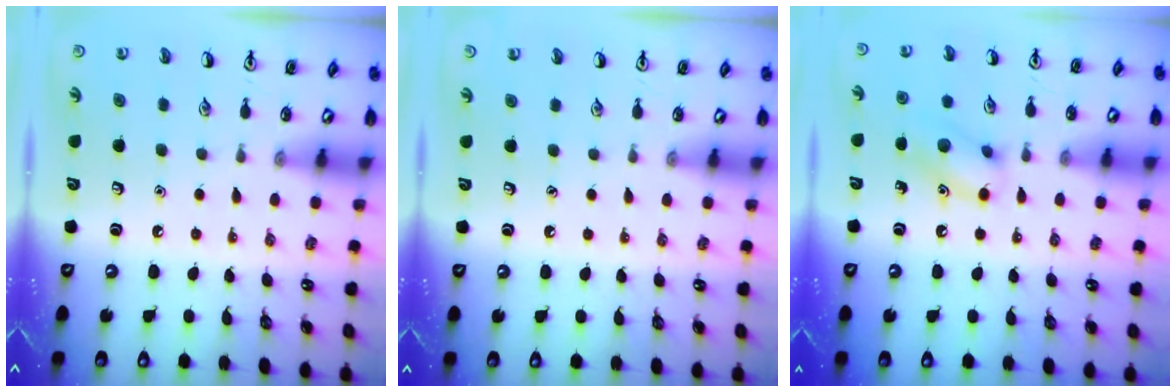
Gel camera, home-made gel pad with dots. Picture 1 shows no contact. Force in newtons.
{"total": 0.0}
{"total": 10.2, "press": 10.1, "slide": 0.6}